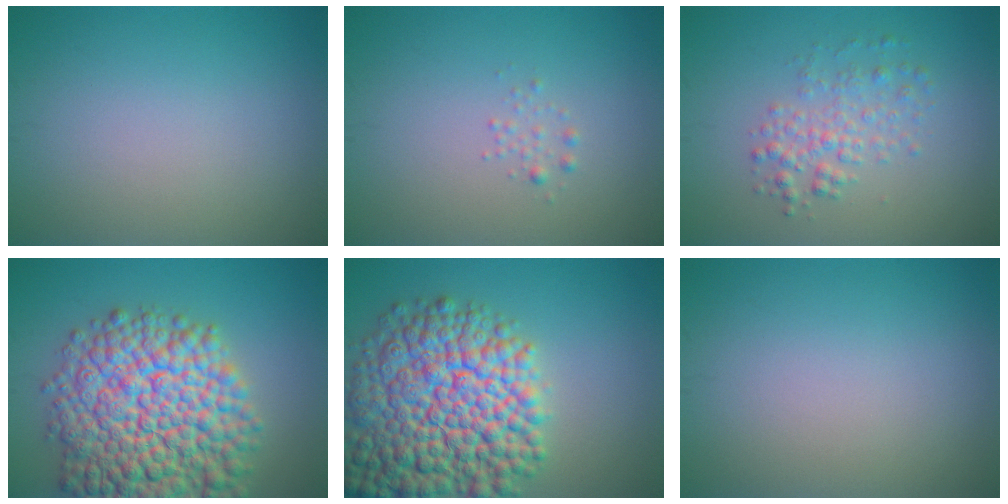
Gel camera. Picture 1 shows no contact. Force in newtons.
{"total": 0.8, "press": 0.8, "slide": 0.0}
{"total": 2.7, "press": 2.7, "slide": 0.0}
{"total": 14.5, "press": 14.5, "slide": 0.5}
{"total": 14.5, "press": 14.5, "slide": 0.6}
{"total": 0.0}